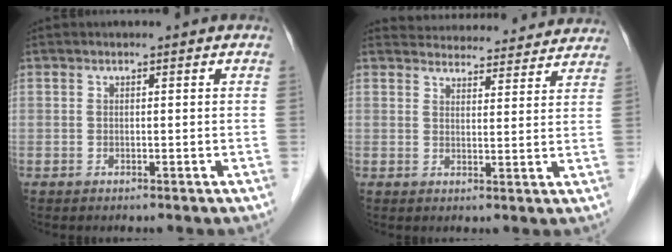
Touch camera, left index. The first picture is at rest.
{"total": 15.5, "force": [14.9, 3.9, 2.1], "torque": [-0.008, 0.015, 0.170]}